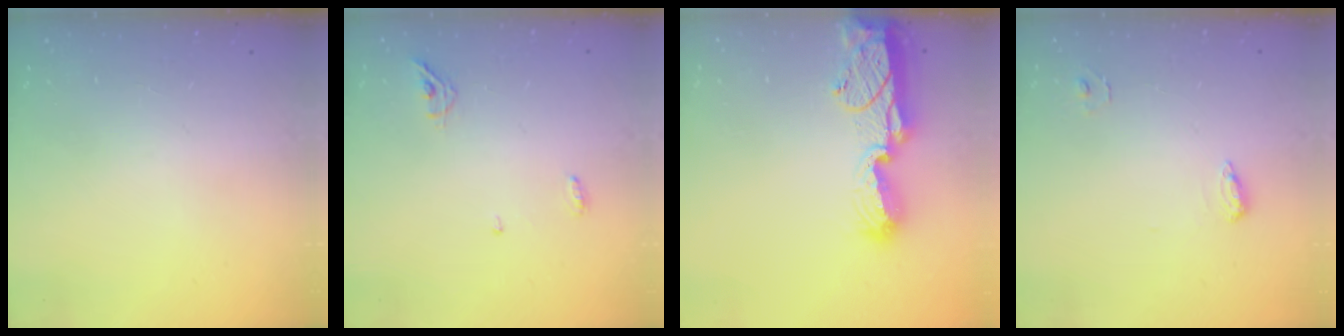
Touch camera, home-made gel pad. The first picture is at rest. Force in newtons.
{"total": 4.9, "press": 4.8, "slide": 1.0}
{"total": 15.4, "press": 14.2, "slide": 6.0}
{"total": 6.2, "press": 6.0, "slide": 1.2}